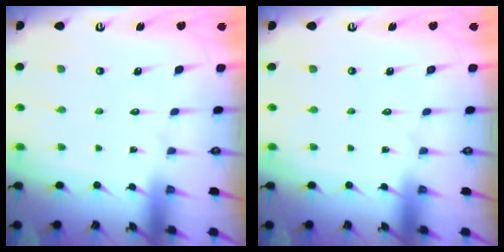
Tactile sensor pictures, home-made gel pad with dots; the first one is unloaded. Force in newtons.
{"total": 0.0}